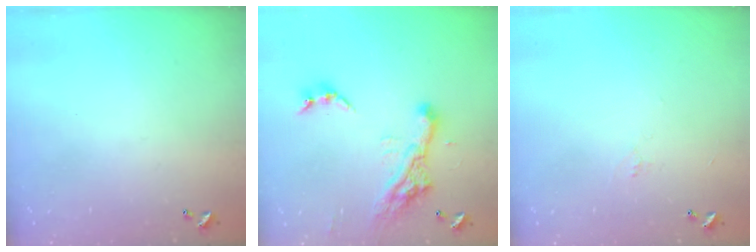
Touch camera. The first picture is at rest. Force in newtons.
{"total": 14.0, "press": 13.9, "slide": 1.7}
{"total": 3.5, "press": 3.5, "slide": 0.5}